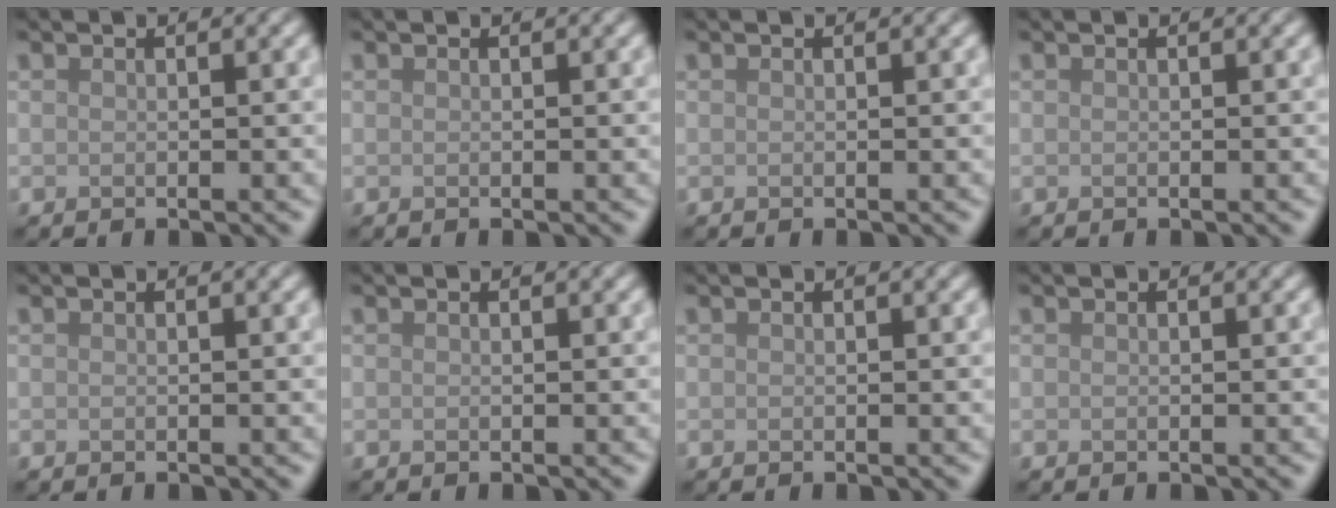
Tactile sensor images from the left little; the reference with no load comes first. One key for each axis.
{"total": 0.0}
{"total": 0.0}
{"total": 0.0}
{"total": 0.0}
{"total": 0.0}
{"total": 0.0}
{"total": 0.0}